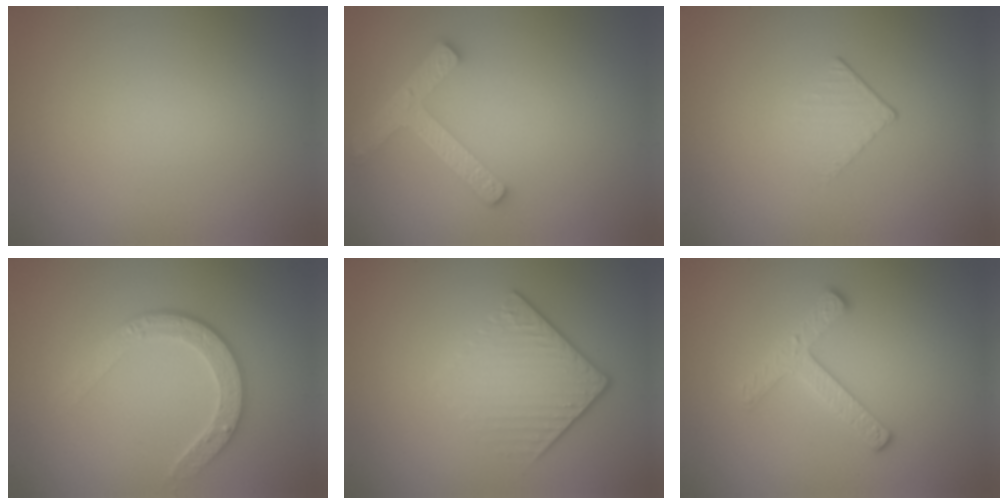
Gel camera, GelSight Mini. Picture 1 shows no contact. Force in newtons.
{"total": 3.8, "press": 3.0, "slide": 2.3}
{"total": 1.2, "press": 0.5, "slide": 1.1}
{"total": 3.3, "press": 2.8, "slide": 1.7}
{"total": 4.5, "press": 2.9, "slide": 3.3}
{"total": 2.5, "press": 2.5, "slide": 0.4}